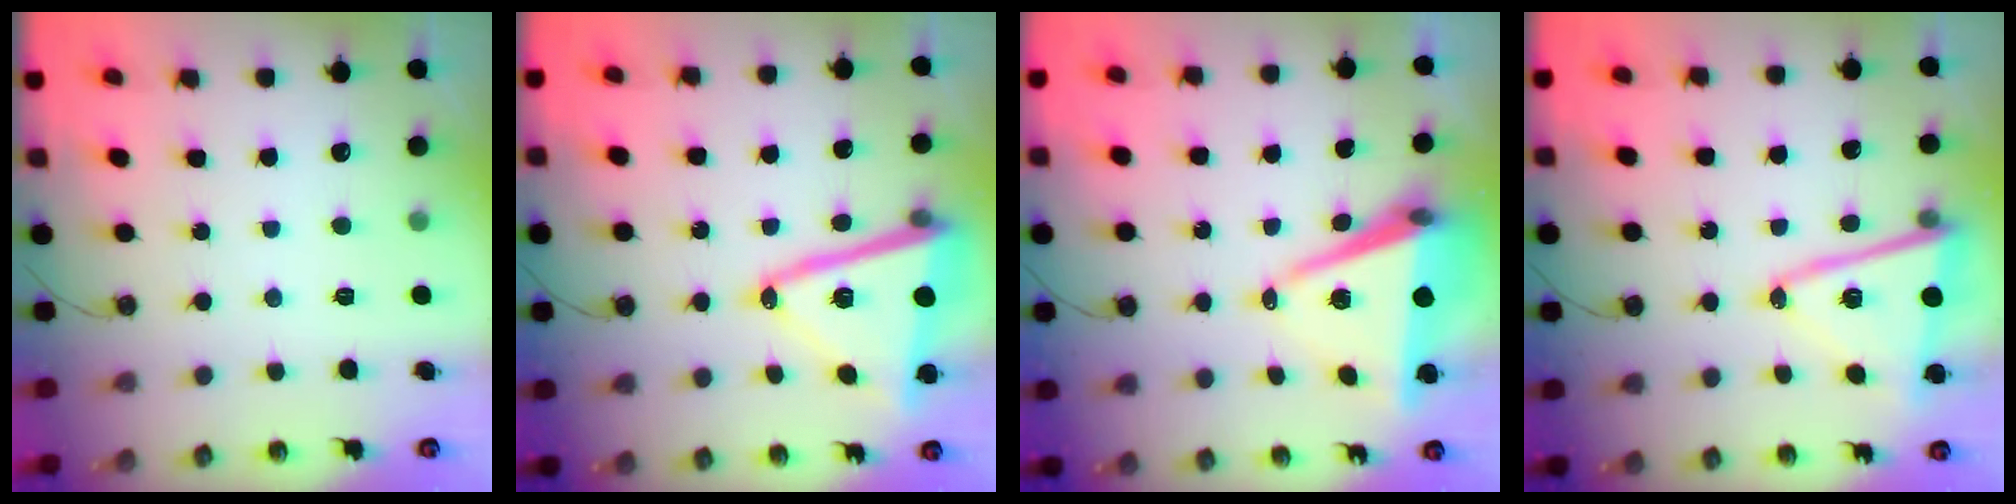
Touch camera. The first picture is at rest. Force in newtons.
{"total": 17.0, "press": 16.9, "slide": 2.0}
{"total": 9.5, "press": 8.6, "slide": 4.2}
{"total": 14.0, "press": 13.9, "slide": 1.3}